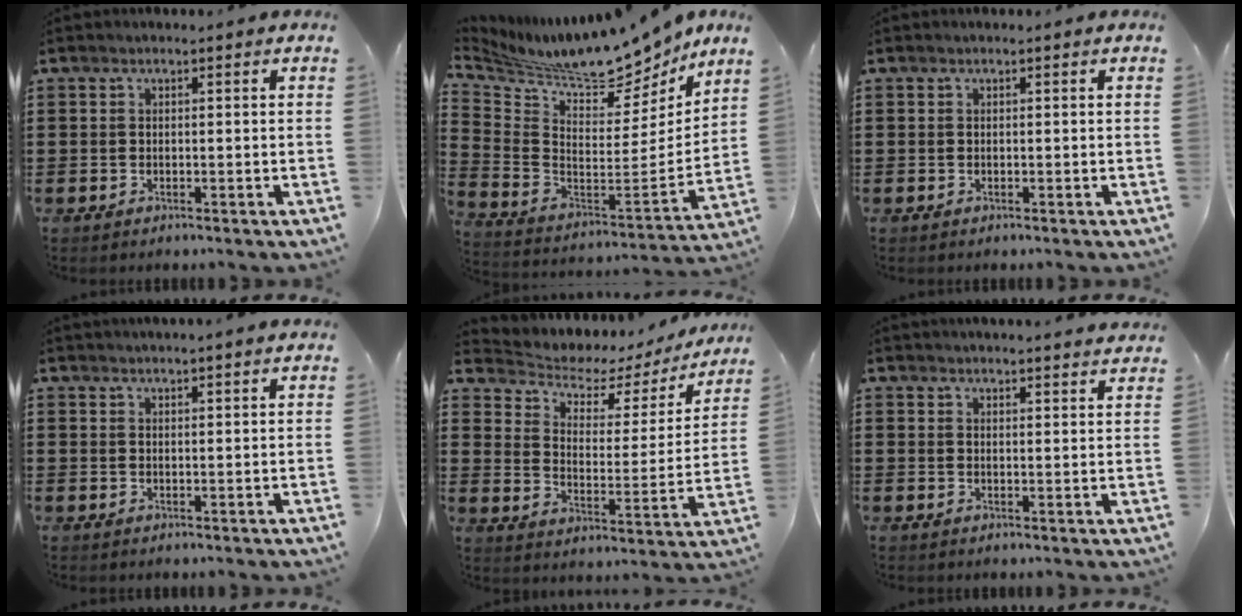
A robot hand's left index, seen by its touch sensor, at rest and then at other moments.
{"total": 11.3, "force": [10.6, 2.0, 3.5], "torque": [-0.091, -0.089, 0.174]}
{"total": 0.0}
{"total": 1.8, "force": [1.7, -0.3, 0.1], "torque": [-0.005, 0.001, 0.034]}
{"total": 4.3, "force": [3.3, 2.2, 1.7], "torque": [-0.056, -0.021, 0.048]}
{"total": 2.7, "force": [2.7, -0.2, -0.1], "torque": [-0.007, -0.011, 0.052]}